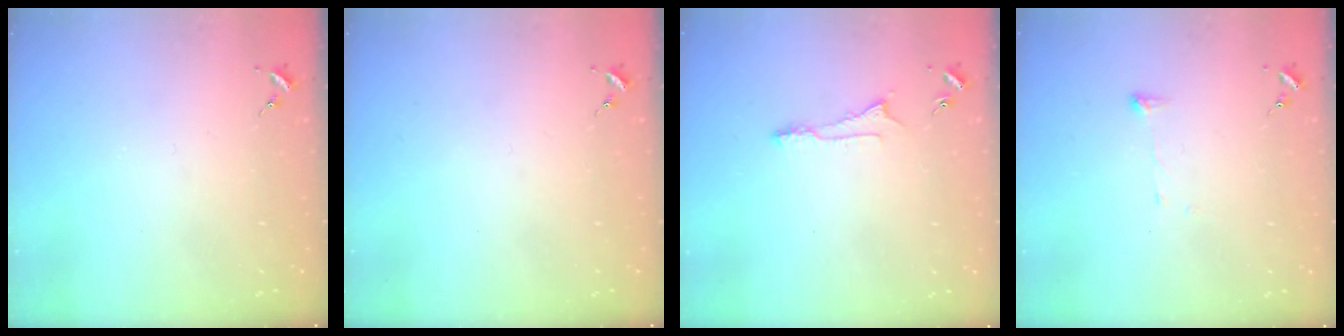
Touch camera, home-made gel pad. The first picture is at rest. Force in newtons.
{"total": 0.0}
{"total": 4.6, "press": 4.6, "slide": 0.6}
{"total": 4.8, "press": 4.7, "slide": 0.4}